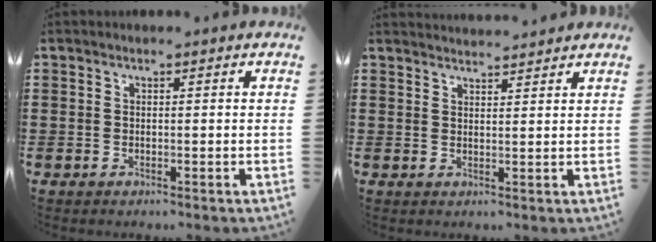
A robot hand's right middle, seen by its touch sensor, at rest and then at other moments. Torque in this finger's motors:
{"motor_torque": [-0.06, -0.08, -0.15, -0.02]}